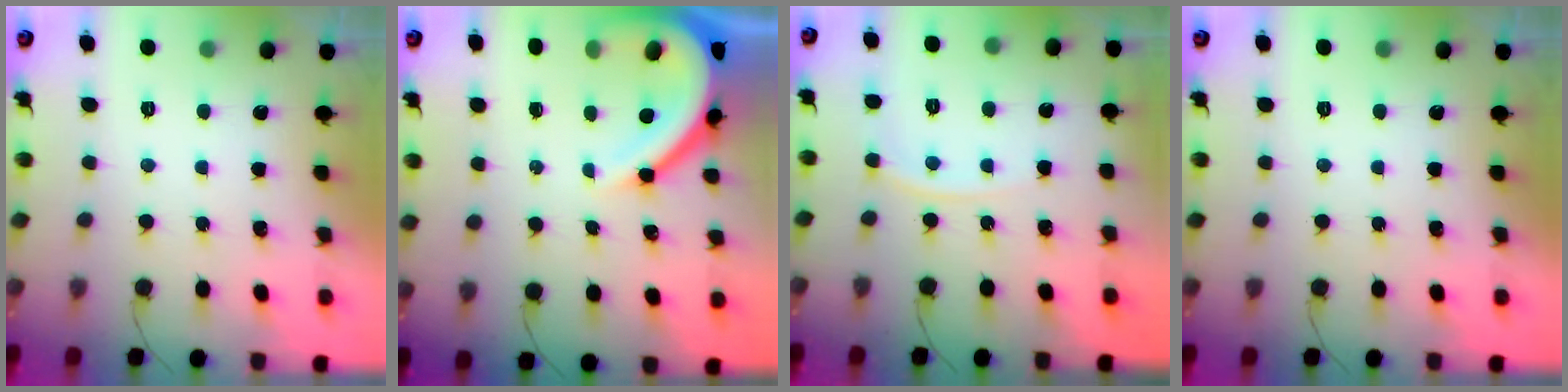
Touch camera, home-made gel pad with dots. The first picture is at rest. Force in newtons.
{"total": 12.9, "press": 12.8, "slide": 1.6}
{"total": 5.5, "press": 5.5, "slide": 0.8}
{"total": 0.0}